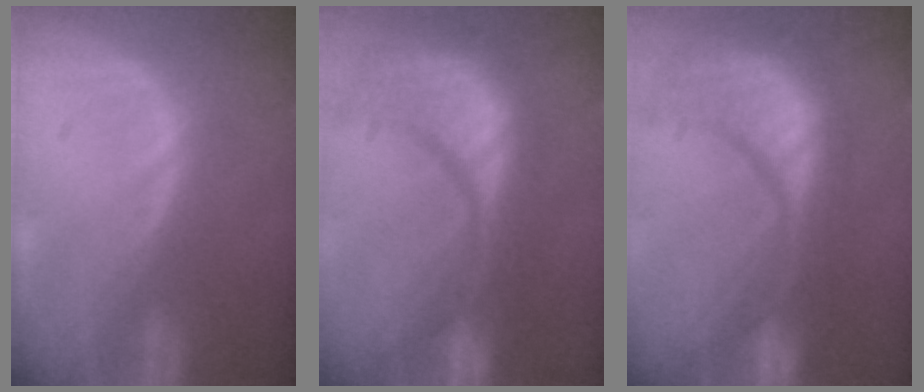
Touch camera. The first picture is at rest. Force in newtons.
{"total": 15.4, "press": 12.2, "slide": 9.5}
{"total": 15.4, "press": 12.1, "slide": 9.5}